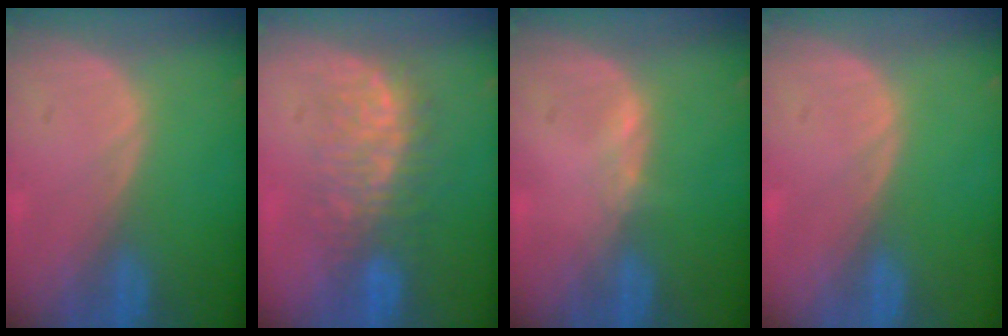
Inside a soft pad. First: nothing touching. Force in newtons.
{"total": 7.6, "press": 7.4, "slide": 1.3}
{"total": 0.7, "press": 0.7, "slide": 0.2}
{"total": 0.0}